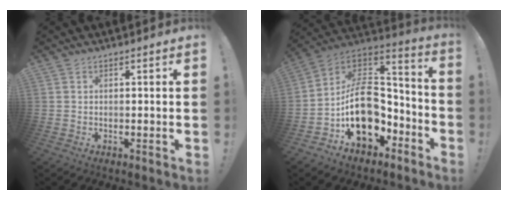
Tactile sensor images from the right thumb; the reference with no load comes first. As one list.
[{"total": 20.4, "force": [-3.3, 14.9, 13.6], "torque": [-0.216, 0.018, -0.039]}]